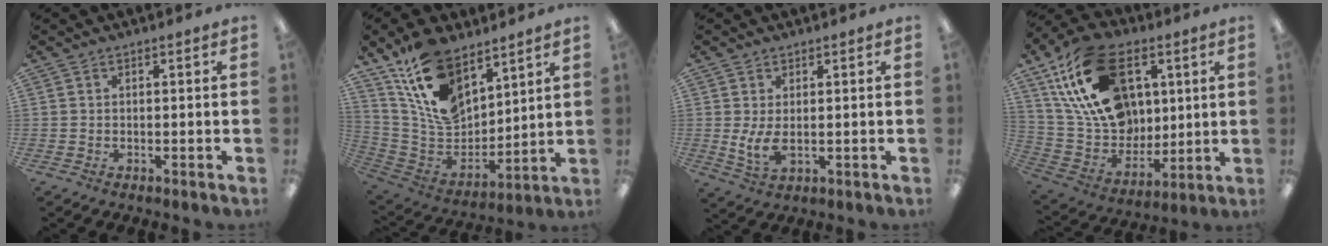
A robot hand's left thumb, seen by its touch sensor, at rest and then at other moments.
{"total": 17.1, "force": [10.9, 9.8, 8.8], "torque": [-0.182, -0.056, 0.207]}
{"total": 6.0, "force": [0.0, 3.2, 5.1], "torque": [-0.106, -0.008, -0.001]}
{"total": 25.5, "force": [10.4, 16.9, 16.1], "torque": [-0.317, -0.030, 0.186]}